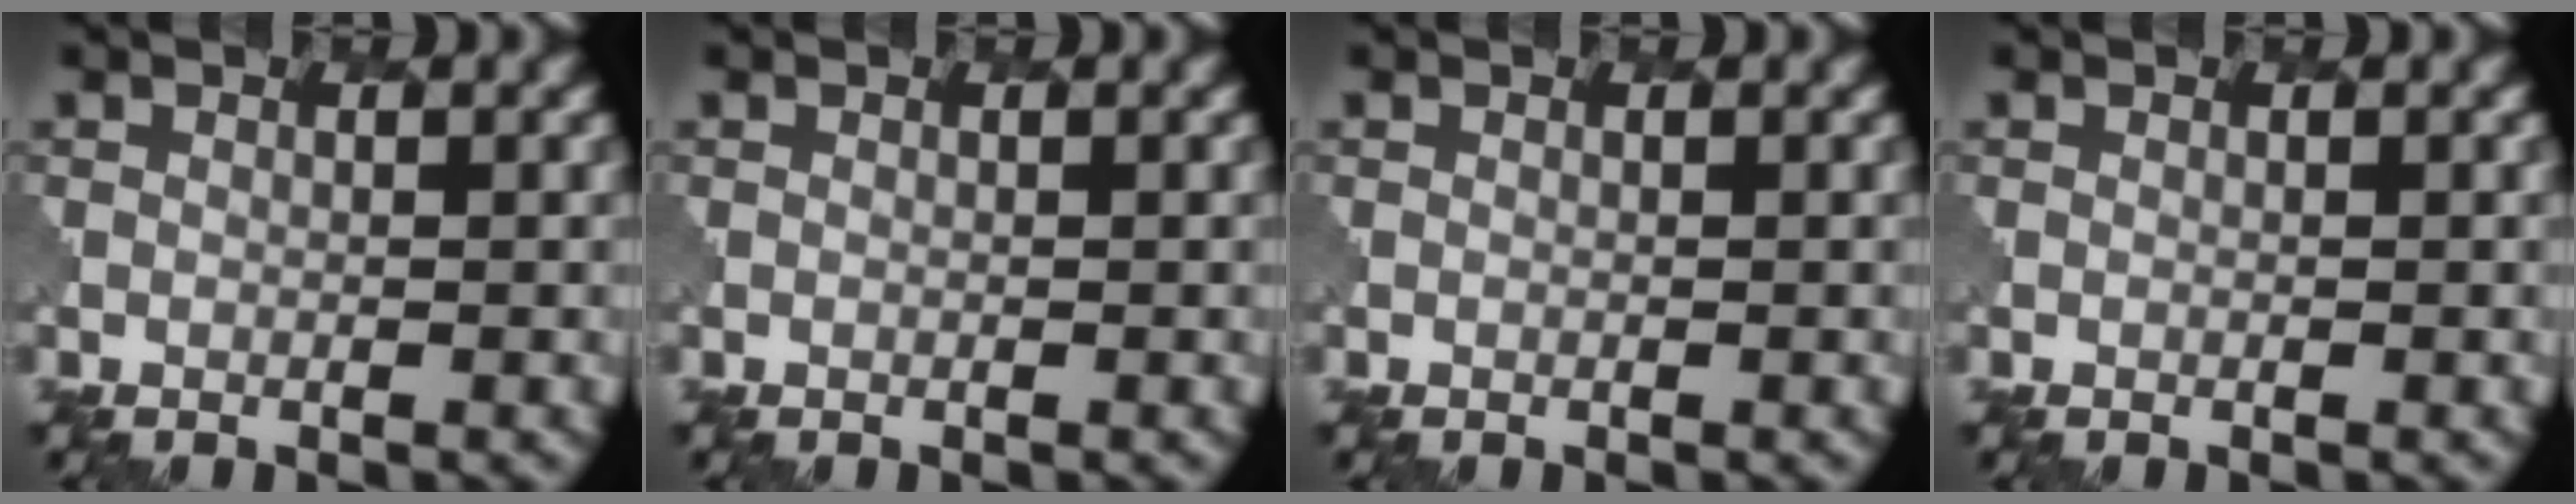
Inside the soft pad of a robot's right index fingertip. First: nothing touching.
{"total": 0.0}
{"total": 0.0}
{"total": 0.0}